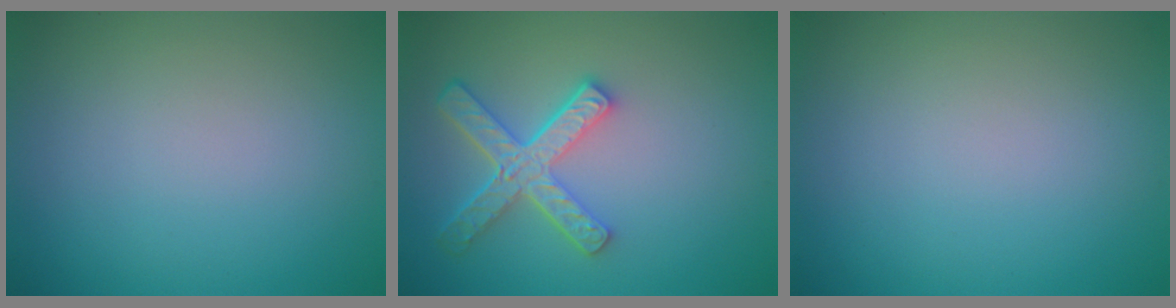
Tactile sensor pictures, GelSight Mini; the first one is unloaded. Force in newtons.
{"total": 4.9, "press": 3.7, "slide": 3.2}
{"total": 0.0}